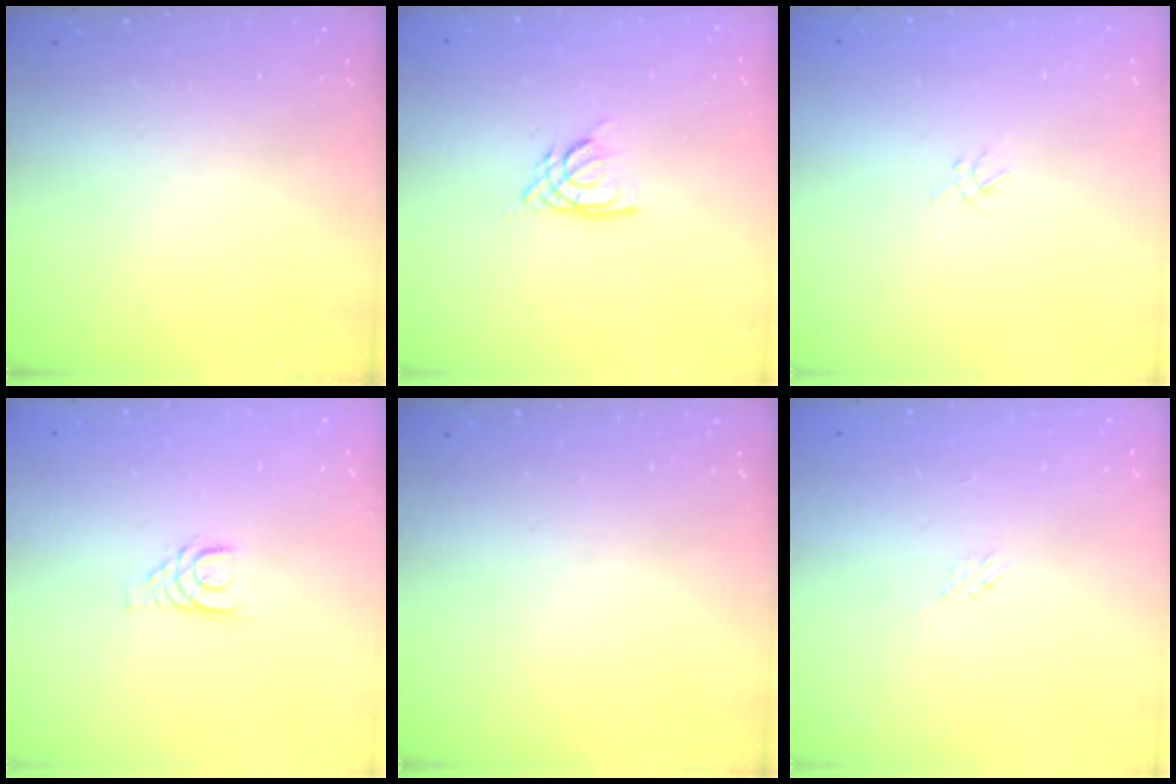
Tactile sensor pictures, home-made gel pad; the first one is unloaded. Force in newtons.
{"total": 4.7, "press": 4.7, "slide": 0.4}
{"total": 1.2, "press": 1.1, "slide": 0.5}
{"total": 3.8, "press": 3.8, "slide": 0.4}
{"total": 0.0}
{"total": 3.8, "press": 3.7, "slide": 0.6}